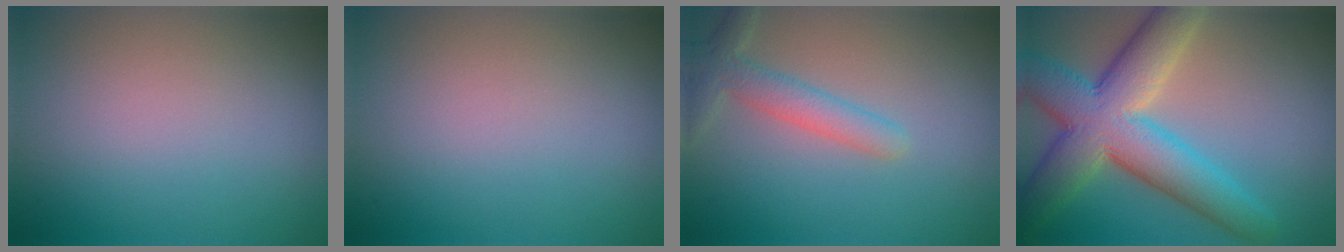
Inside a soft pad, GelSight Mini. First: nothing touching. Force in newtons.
{"total": 0.0}
{"total": 3.0, "press": 3.0, "slide": 0.2}
{"total": 10.1, "press": 10.1, "slide": 0.5}